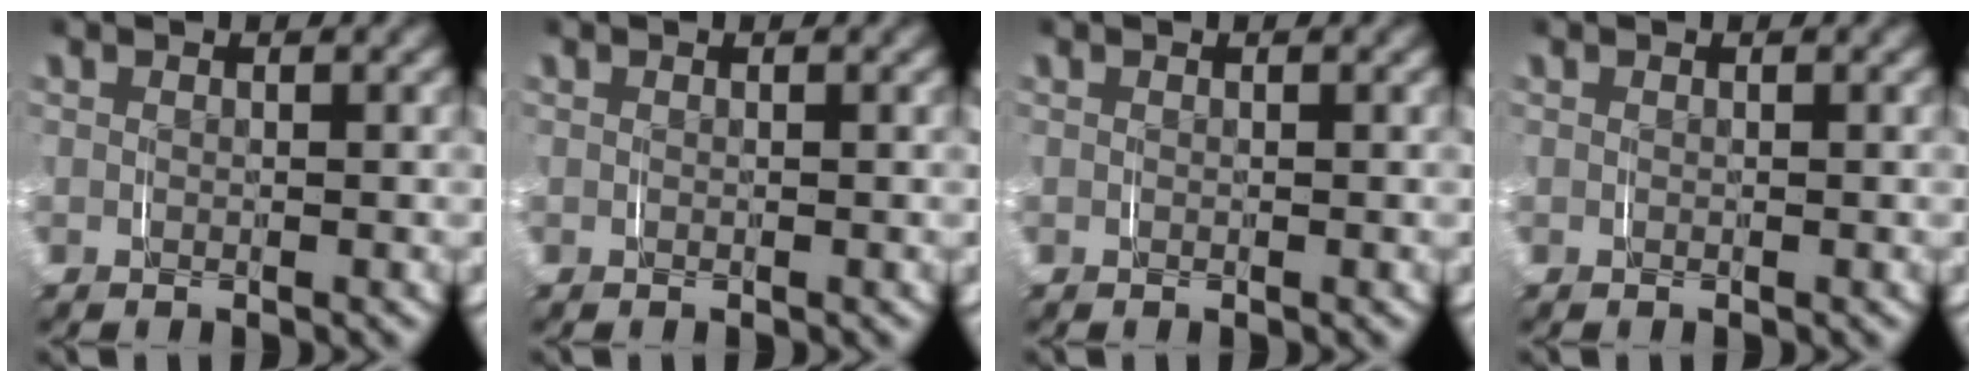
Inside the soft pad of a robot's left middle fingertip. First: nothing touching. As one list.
[{"total": 0.0}, {"total": 0.0}, {"total": 0.0}]